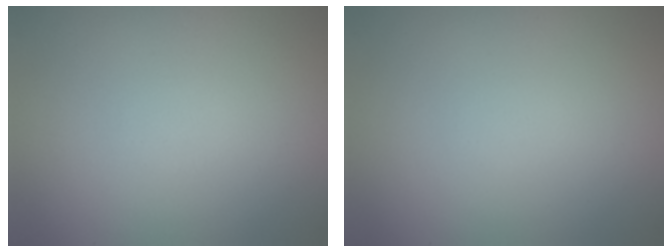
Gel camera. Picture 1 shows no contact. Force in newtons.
{"total": 0.0}